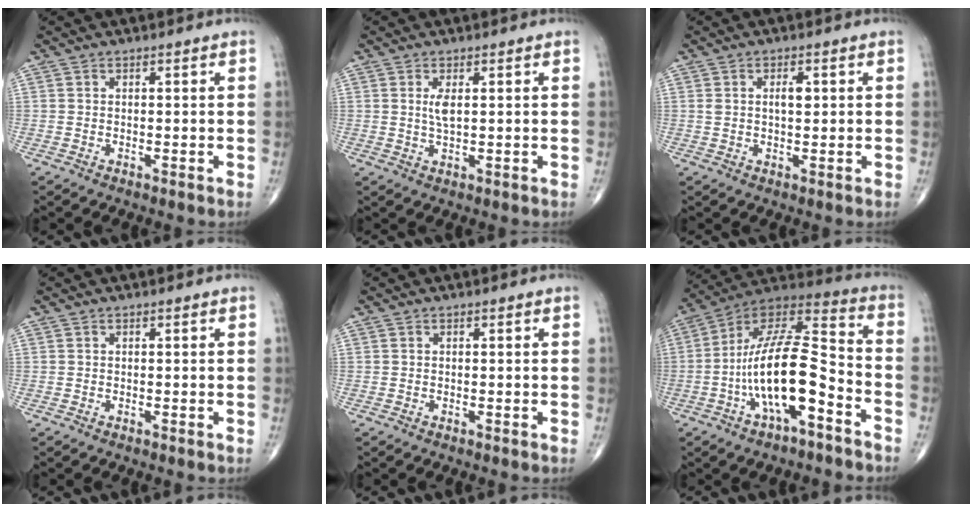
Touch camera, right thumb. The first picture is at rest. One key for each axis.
{"total": 2.6, "fx": 0.7, "fy": 0.8, "fz": 2.4, "tx": -0.050, "ty": -0.006, "tz": 0.016}
{"total": 2.7, "fx": 0.7, "fy": 1.2, "fz": 2.4, "tx": -0.039, "ty": 0.000, "tz": 0.010}
{"total": 0.0}
{"total": 0.0}
{"total": 18.4, "fx": -6.7, "fy": 6.6, "fz": 15.9, "tx": -0.284, "ty": 0.074, "tz": -0.115}